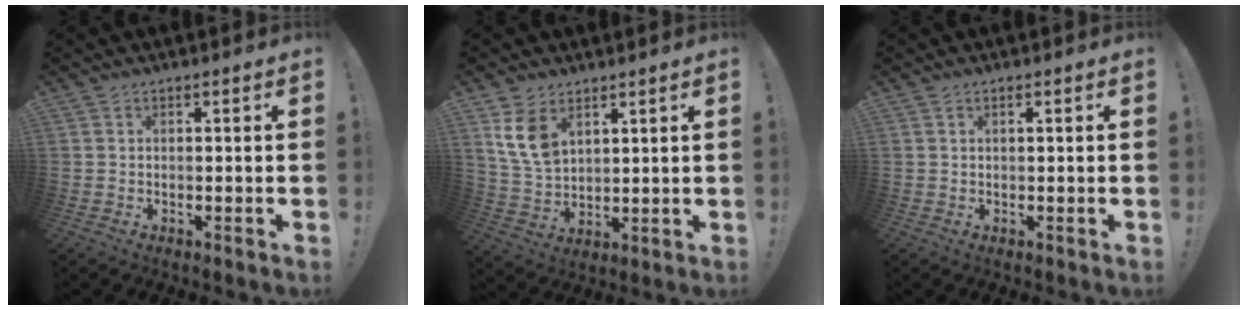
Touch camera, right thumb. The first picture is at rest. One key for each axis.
{"total": 9.7, "fx": 5.1, "fy": 6.2, "fz": 5.5, "tx": -0.108, "ty": -0.019, "tz": 0.103}
{"total": 0.7, "fx": 0.4, "fy": 0.0, "fz": 0.6, "tx": -0.011, "ty": 0.000, "tz": 0.005}